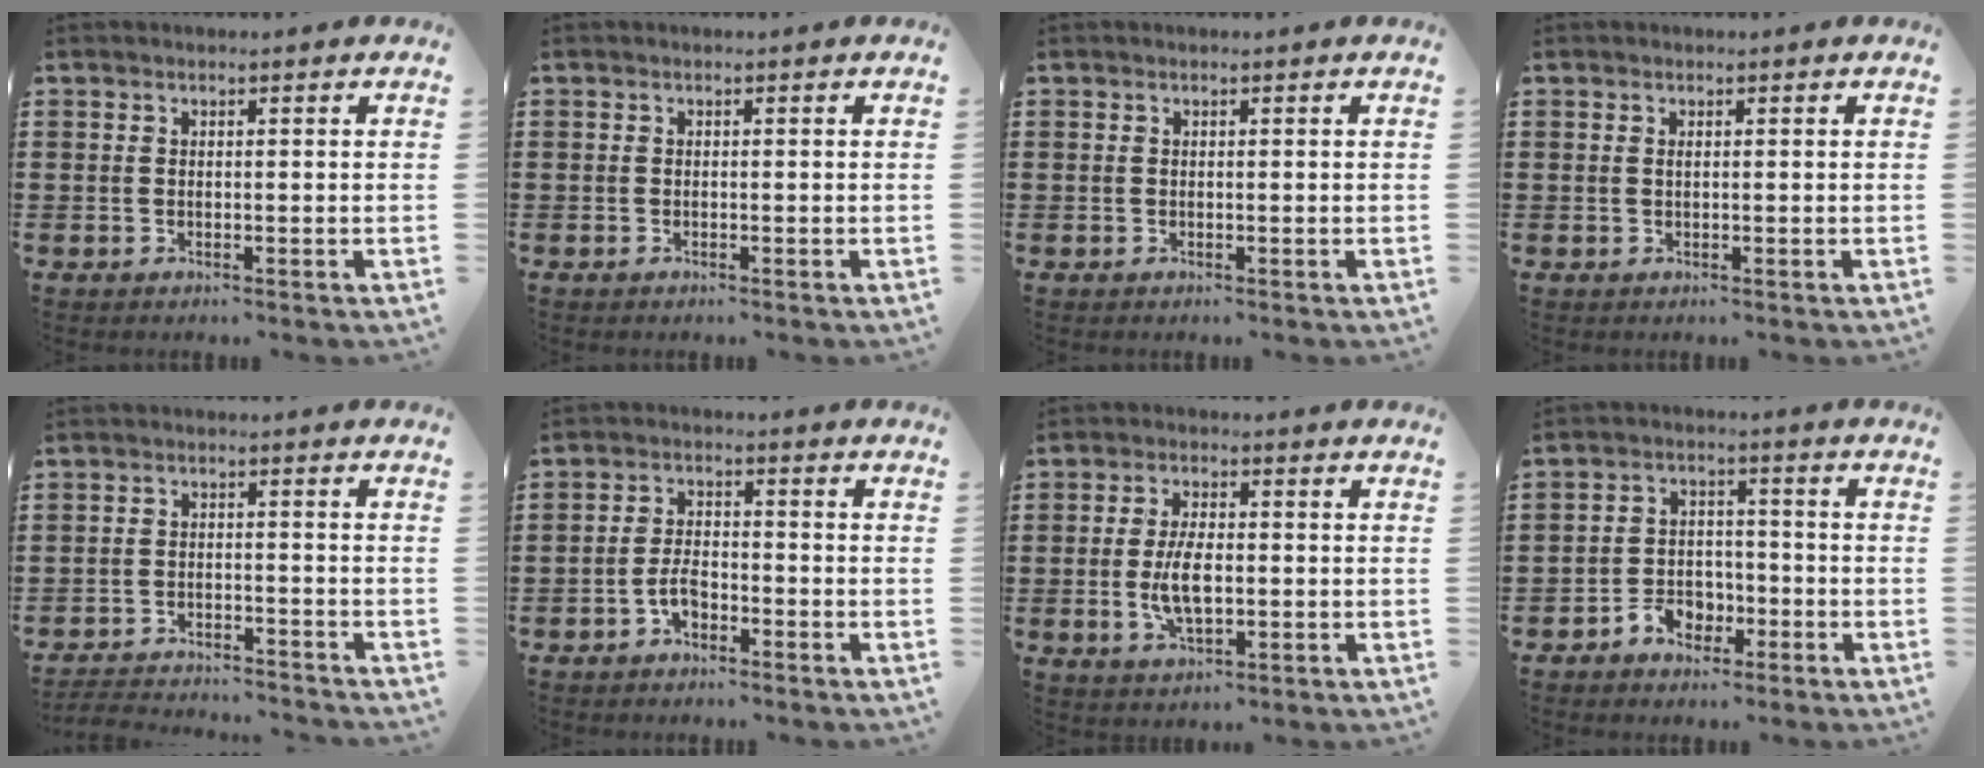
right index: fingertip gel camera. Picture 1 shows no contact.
{"total": 0.0}
{"total": 0.0}
{"total": 0.0}
{"total": 3.3, "force": [-3.3, 0.1, 0.2], "torque": [-0.009, 0.000, -0.070]}
{"total": 3.3, "force": [-1.9, 1.4, 2.3], "torque": [-0.057, -0.003, -0.040]}
{"total": 6.4, "force": [-0.7, 2.8, 5.7], "torque": [-0.128, -0.006, -0.019]}
{"total": 4.1, "force": [-2.6, 2.9, 1.5], "torque": [-0.032, 0.008, -0.048]}